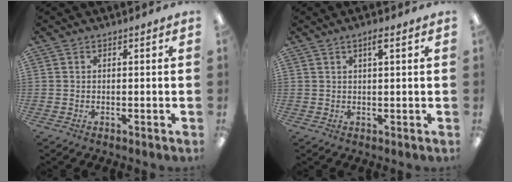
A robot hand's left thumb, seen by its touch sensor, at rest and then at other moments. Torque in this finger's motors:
{"motor_torque": [-0.30, -0.10, -0.32, -0.22, 0.00]}